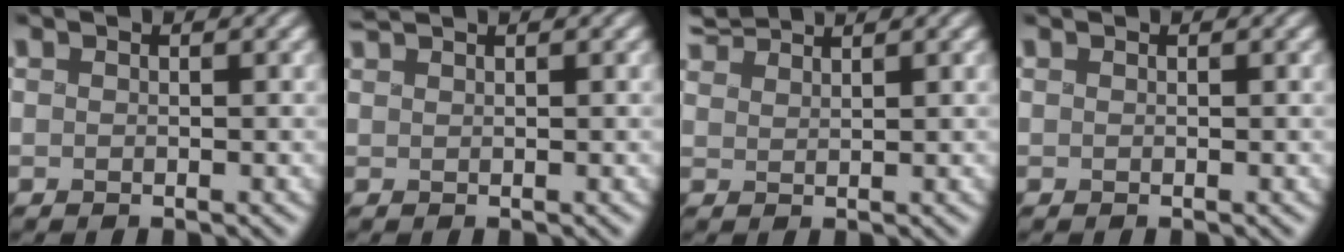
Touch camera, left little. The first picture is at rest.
{"total": 1.1, "force": [1.1, 0.0, 0.4], "torque": [-0.012, 0.010, 0.025]}
{"total": 3.1, "force": [2.9, 0.3, 0.9], "torque": [-0.028, 0.019, 0.058]}
{"total": 0.0}